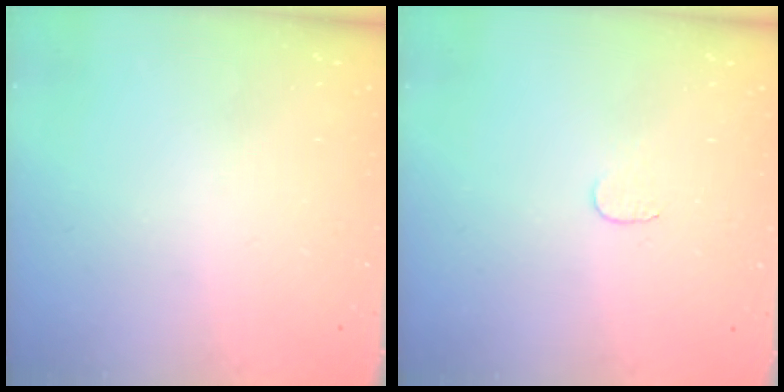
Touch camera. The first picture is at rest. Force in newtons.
{"total": 3.0, "press": 3.0, "slide": 0.3}